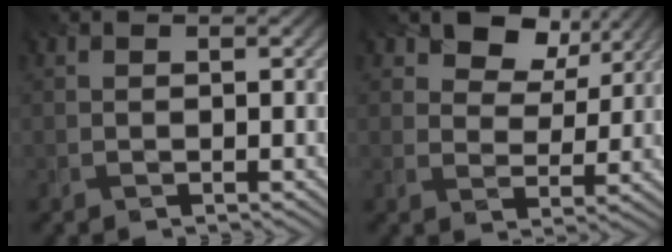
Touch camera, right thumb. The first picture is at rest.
{"total": 6.1, "force": [3.9, 3.9, 2.7], "torque": [-0.047, -0.005, 0.061]}